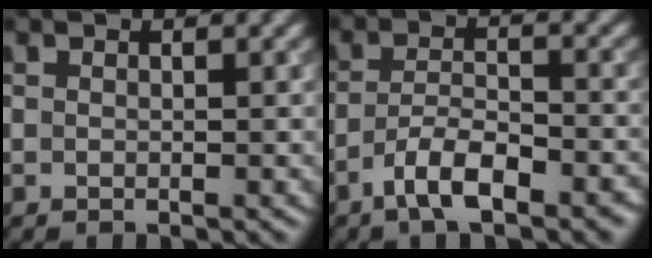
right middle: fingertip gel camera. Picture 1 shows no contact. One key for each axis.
{"total": 5.1, "fx": -3.2, "fy": 1.7, "fz": 3.6, "tx": -0.065, "ty": -0.001, "tz": -0.056}